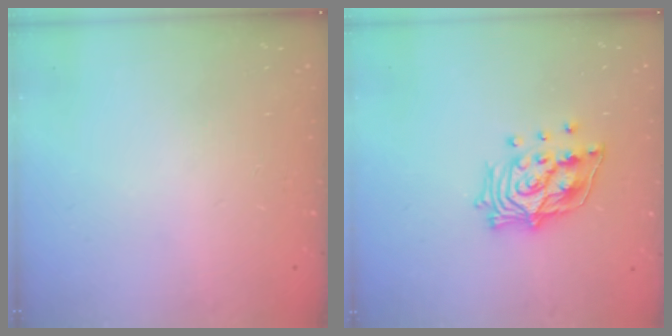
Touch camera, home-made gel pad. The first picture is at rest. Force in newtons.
{"total": 14.0, "press": 13.9, "slide": 1.7}